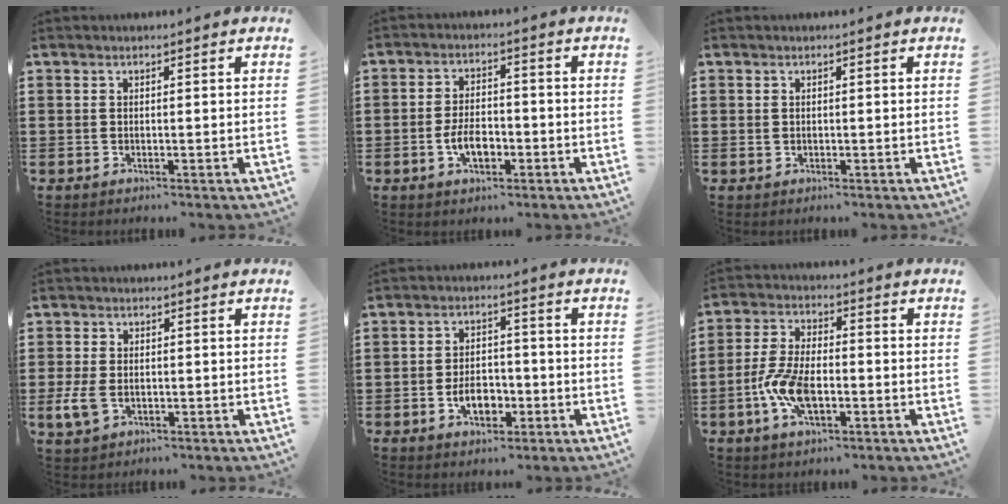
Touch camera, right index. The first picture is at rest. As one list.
[{"total": 5.3, "force": [-1.7, 2.8, 4.1], "torque": [-0.079, -0.002, -0.033]}, {"total": 0.6, "force": [0.2, 0.6, 0.0], "torque": [-0.002, 0.003, 0.004]}, {"total": 3.5, "force": [-0.8, 2.3, 2.5], "torque": [-0.069, -0.007, -0.020]}, {"total": 5.1, "force": [-1.9, 3.1, 3.6], "torque": [-0.050, 0.000, -0.035]}, {"total": 8.3, "force": [-2.5, 3.9, 6.9], "torque": [-0.163, -0.007, -0.049]}]